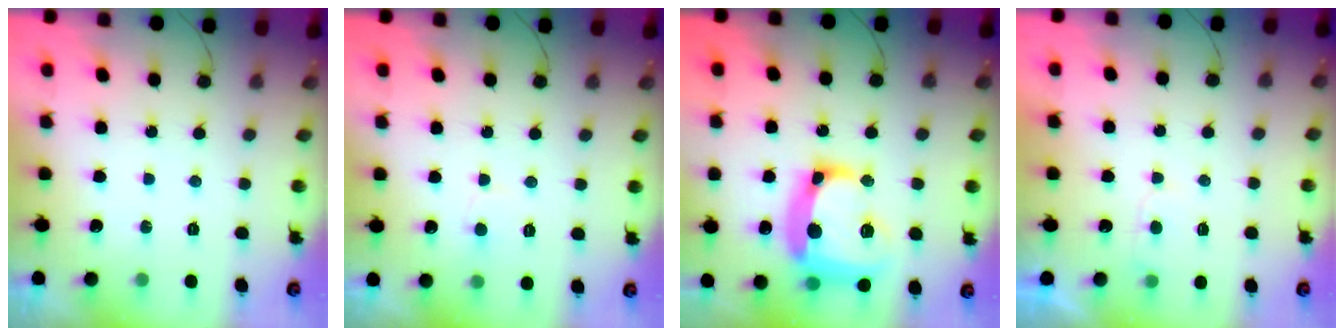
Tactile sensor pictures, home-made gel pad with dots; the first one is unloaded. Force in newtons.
{"total": 6.0, "press": 6.0, "slide": 0.5}
{"total": 20.5, "press": 20.4, "slide": 1.7}
{"total": 2.7, "press": 2.7, "slide": 0.3}